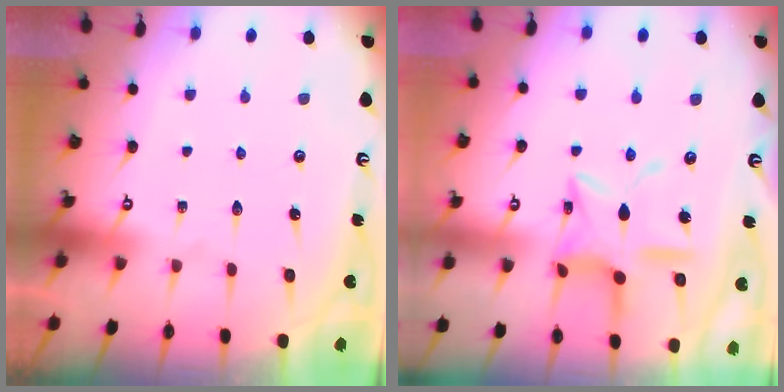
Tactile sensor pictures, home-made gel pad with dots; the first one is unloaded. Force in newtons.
{"total": 12.6, "press": 12.6, "slide": 0.8}